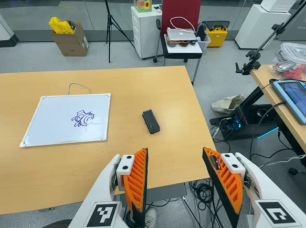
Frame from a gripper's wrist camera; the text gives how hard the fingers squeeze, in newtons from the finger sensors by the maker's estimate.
{"total": 0.0}